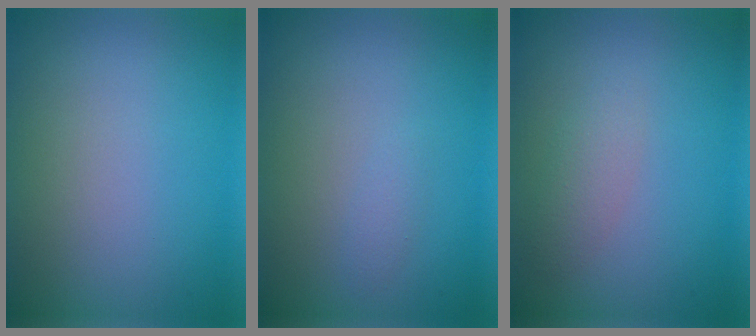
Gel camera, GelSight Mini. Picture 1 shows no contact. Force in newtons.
{"total": 0.8, "press": 0.7, "slide": 0.1}
{"total": 1.6, "press": 1.6, "slide": 0.1}